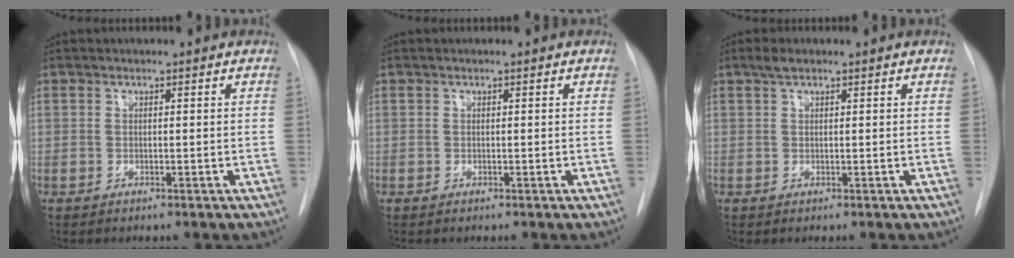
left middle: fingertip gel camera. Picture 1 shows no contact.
{"total": 0.0}
{"total": 1.6, "force": [1.2, 0.4, 1.0], "torque": [-0.024, 0.010, 0.022]}